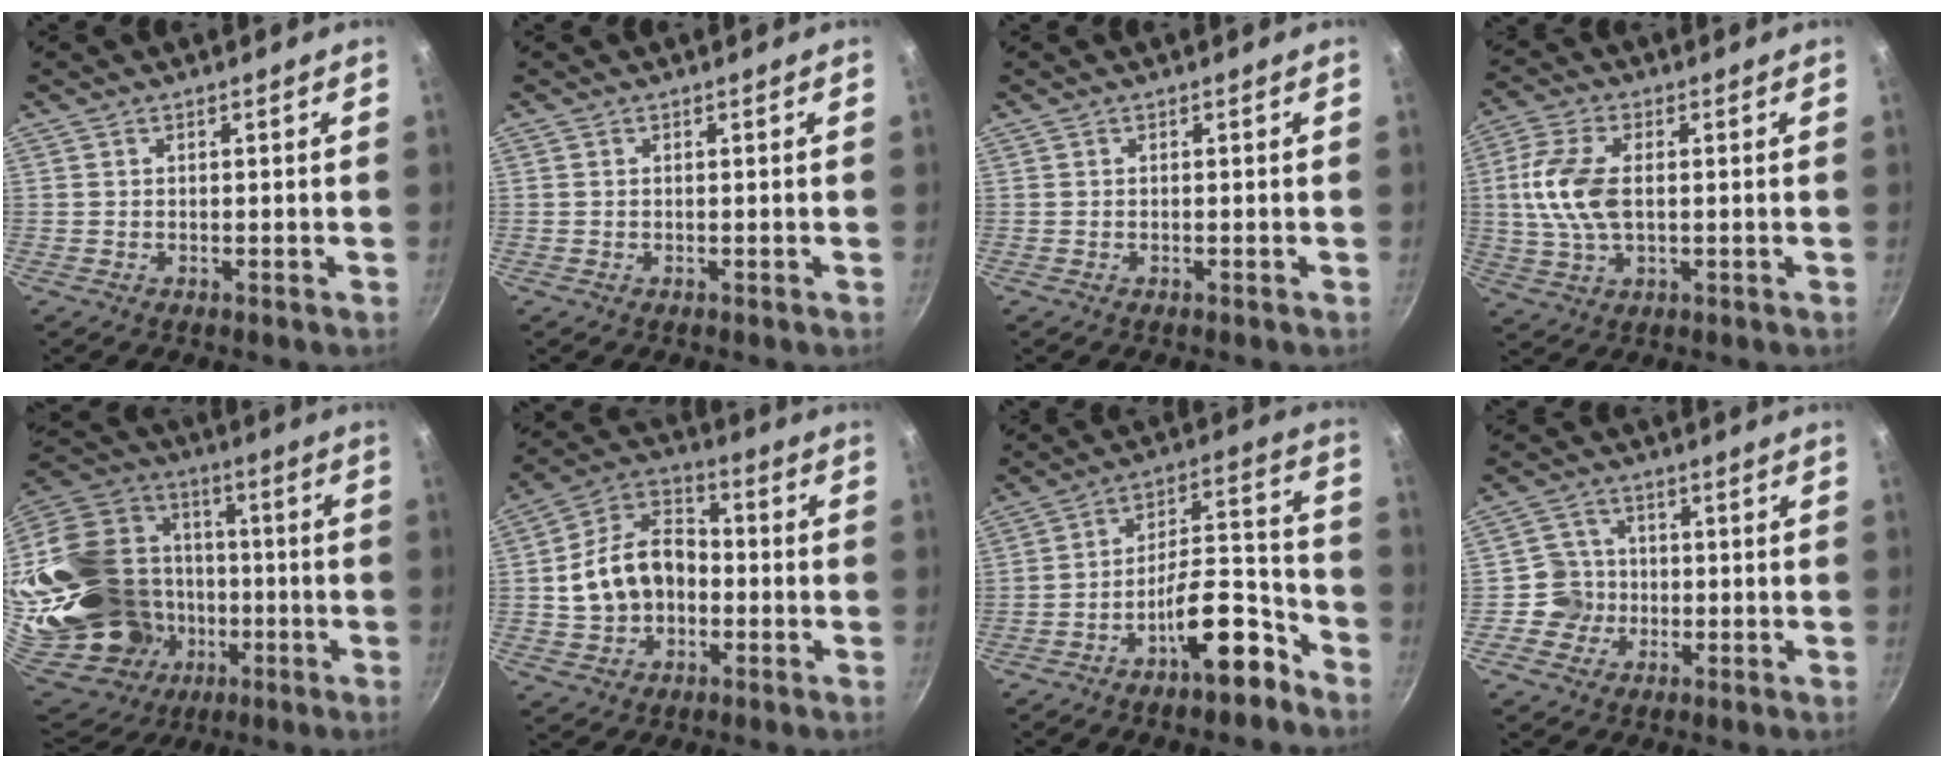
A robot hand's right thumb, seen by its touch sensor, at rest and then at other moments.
{"total": 0.0}
{"total": 0.0}
{"total": 10.5, "force": [0.6, 5.9, 8.7], "torque": [-0.177, 0.009, 0.005]}
{"total": 35.8, "force": [-6.0, 28.0, 21.4], "torque": [-0.418, 0.055, -0.065]}
{"total": 14.2, "force": [-1.5, 10.6, 9.4], "torque": [-0.138, 0.039, -0.036]}
{"total": 14.4, "force": [-8.5, 5.4, 10.3], "torque": [-0.118, 0.090, -0.130]}
{"total": 5.3, "force": [-1.2, 5.1, 0.5], "torque": [0.028, 0.016, -0.032]}